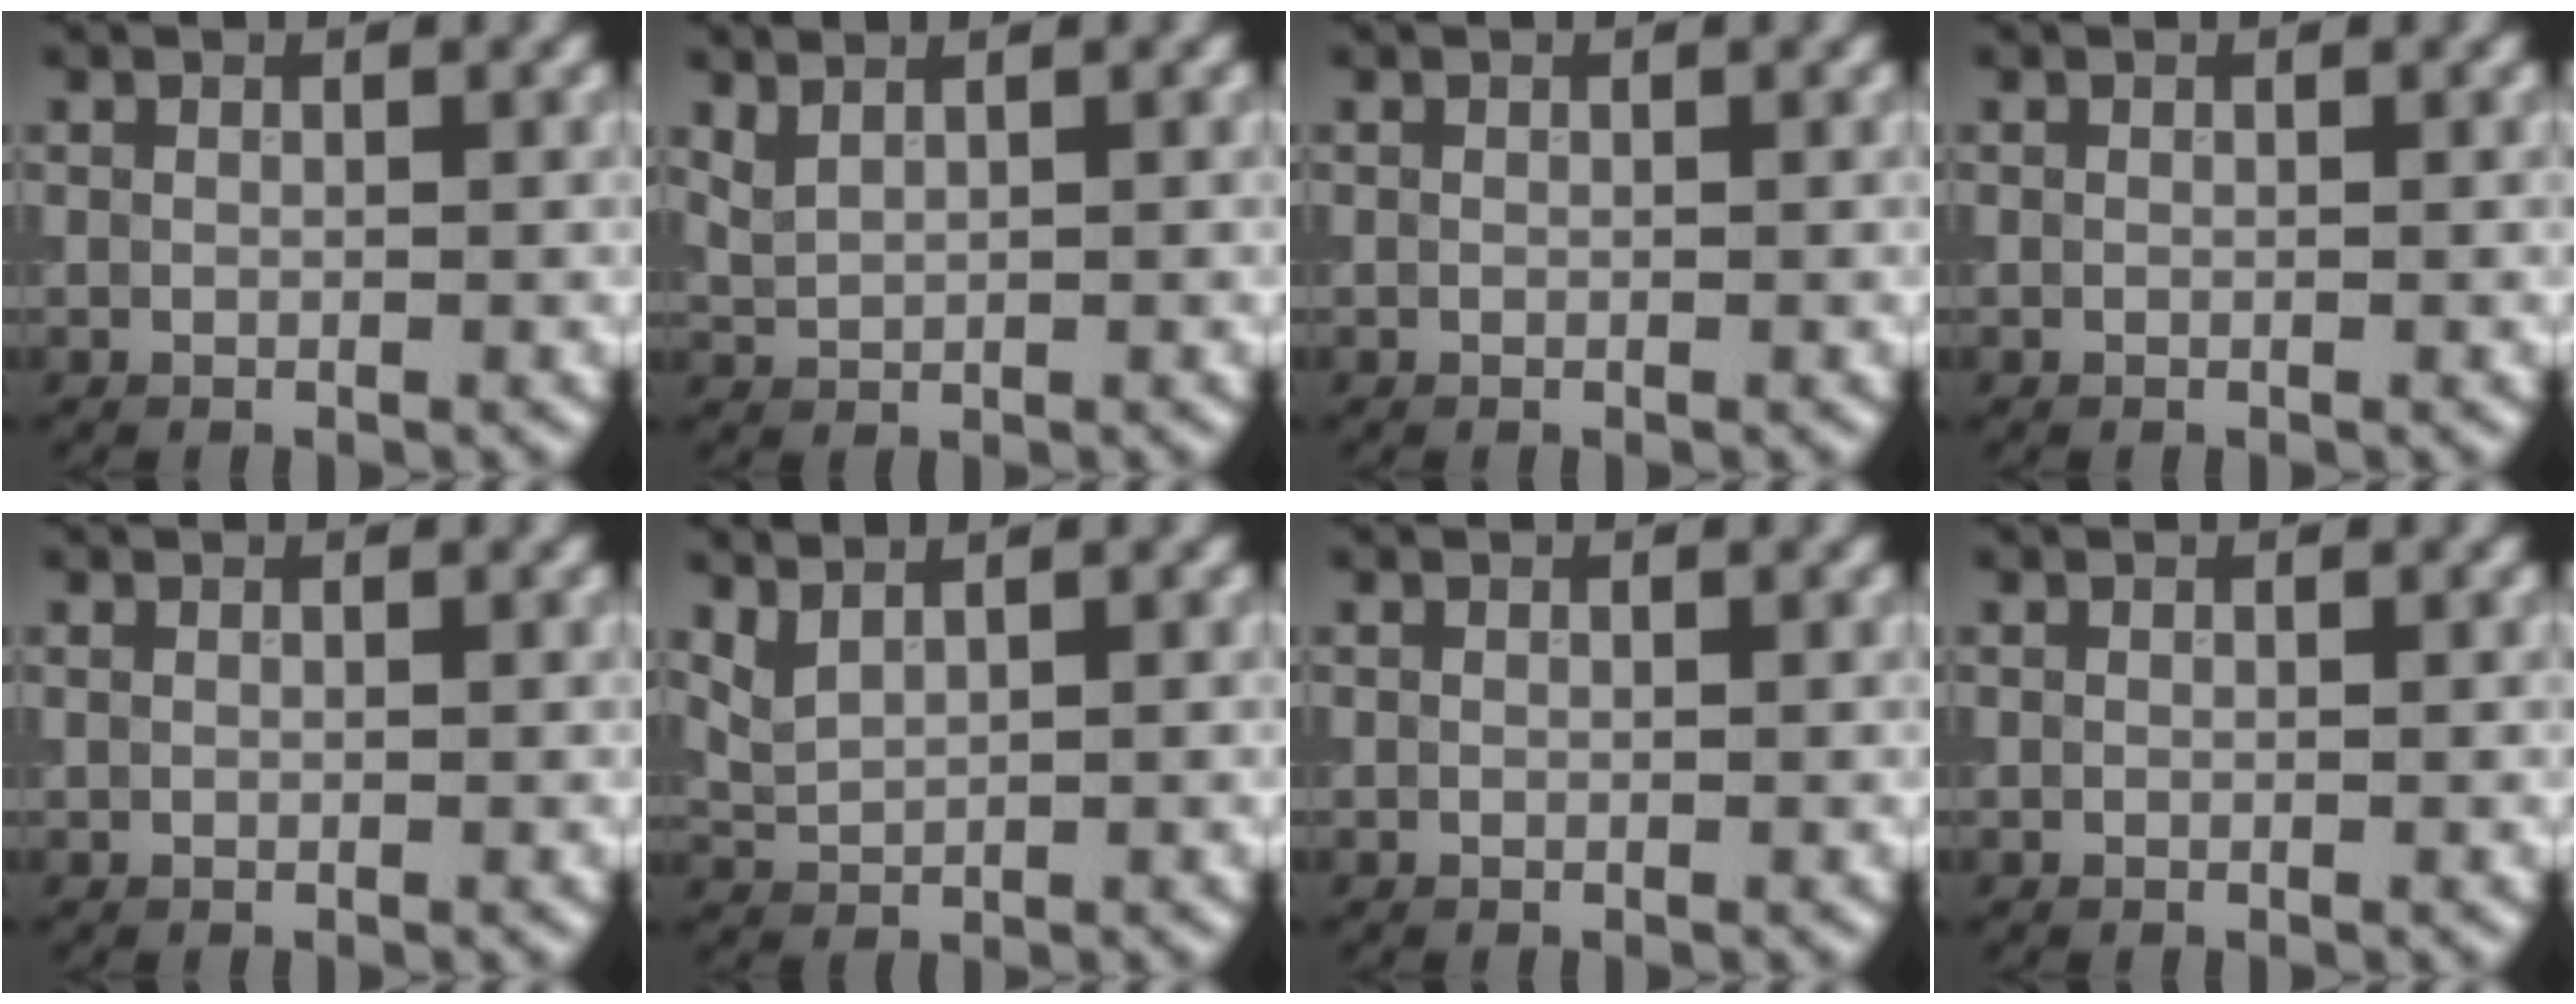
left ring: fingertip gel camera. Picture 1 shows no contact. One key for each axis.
{"total": 1.3, "fx": 1.1, "fy": 0.2, "fz": 0.6, "tx": -0.022, "ty": 0.000, "tz": 0.031}
{"total": 0.0}
{"total": 0.0}
{"total": 0.0}
{"total": 1.7, "fx": 1.5, "fy": 0.2, "fz": 0.8, "tx": -0.028, "ty": 0.001, "tz": 0.040}
{"total": 0.0}
{"total": 0.0}